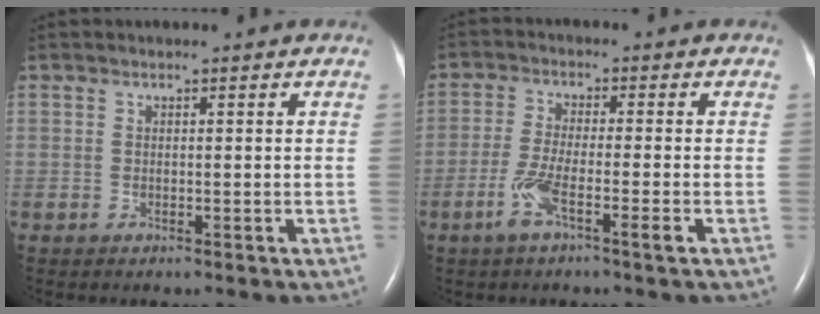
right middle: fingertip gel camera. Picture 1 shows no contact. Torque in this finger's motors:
{"motor_torque": [0.49, -0.35, 0.14, 0.07]}